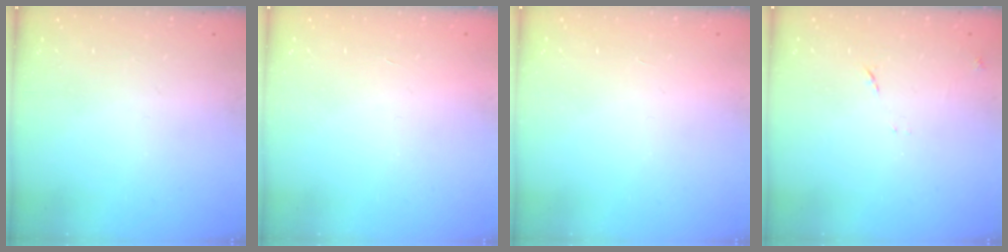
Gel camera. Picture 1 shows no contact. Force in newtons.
{"total": 1.7, "press": 1.7, "slide": 0.1}
{"total": 1.7, "press": 1.7, "slide": 0.1}
{"total": 8.5, "press": 8.5, "slide": 0.7}